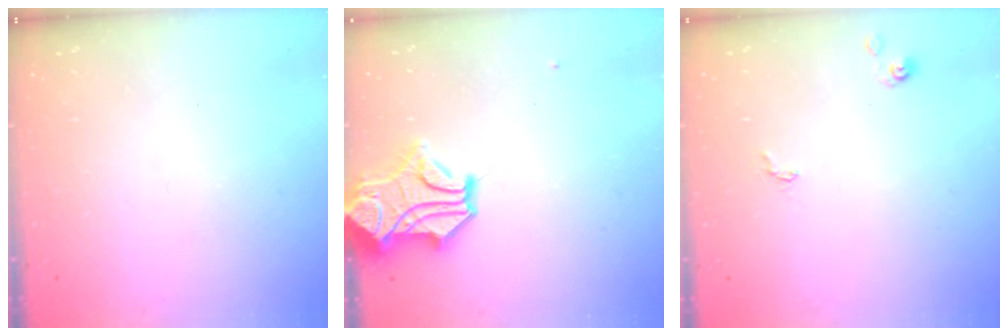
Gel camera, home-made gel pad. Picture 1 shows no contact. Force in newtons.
{"total": 10.4, "press": 10.2, "slide": 2.2}
{"total": 1.9, "press": 1.9, "slide": 0.2}